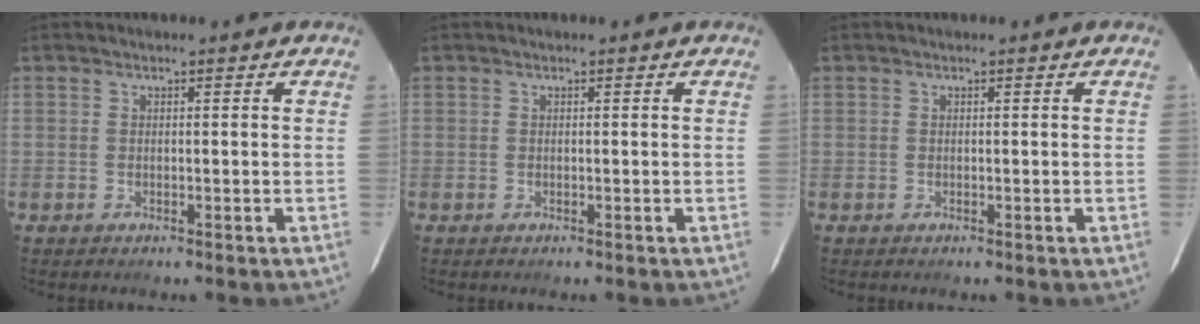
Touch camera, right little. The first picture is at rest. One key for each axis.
{"total": 0.0}
{"total": 0.0}